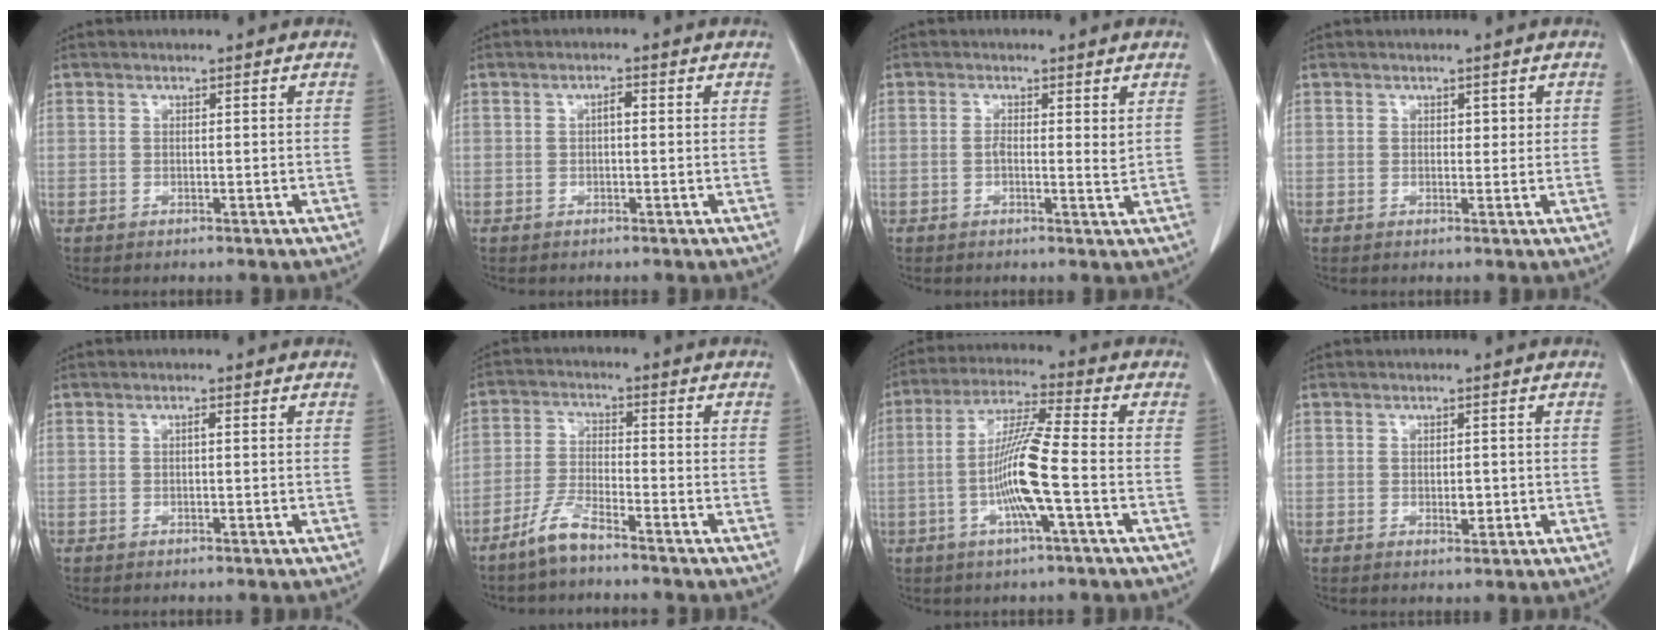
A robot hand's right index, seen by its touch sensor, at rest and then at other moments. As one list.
[{"total": 1.4, "force": [0.1, 0.5, 1.3], "torque": [-0.022, 0.004, 0.001]}, {"total": 2.4, "force": [0.6, 0.8, 2.2], "torque": [-0.033, 0.001, 0.009]}, {"total": 1.5, "force": [0.5, 0.9, 1.1], "torque": [-0.010, 0.001, 0.007]}, {"total": 0.6, "force": [0.0, 0.1, 0.6], "torque": [-0.013, 0.001, 0.001]}, {"total": 5.4, "force": [-4.3, 0.6, 3.2], "torque": [-0.076, -0.011, -0.089]}, {"total": 10.6, "force": [-2.4, -0.1, 10.3], "torque": [-0.201, 0.001, -0.050]}, {"total": 2.1, "force": [-0.2, 1.1, 1.7], "torque": [-0.023, 0.001, 0.004]}]